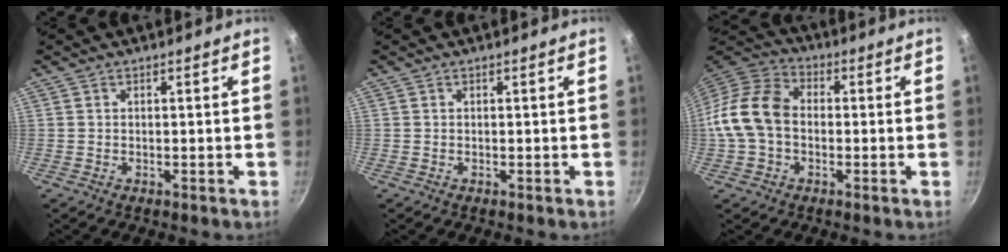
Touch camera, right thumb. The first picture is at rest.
{"total": 0.0}
{"total": 13.3, "force": [-0.9, 9.7, 9.1], "torque": [-0.153, 0.035, -0.036]}